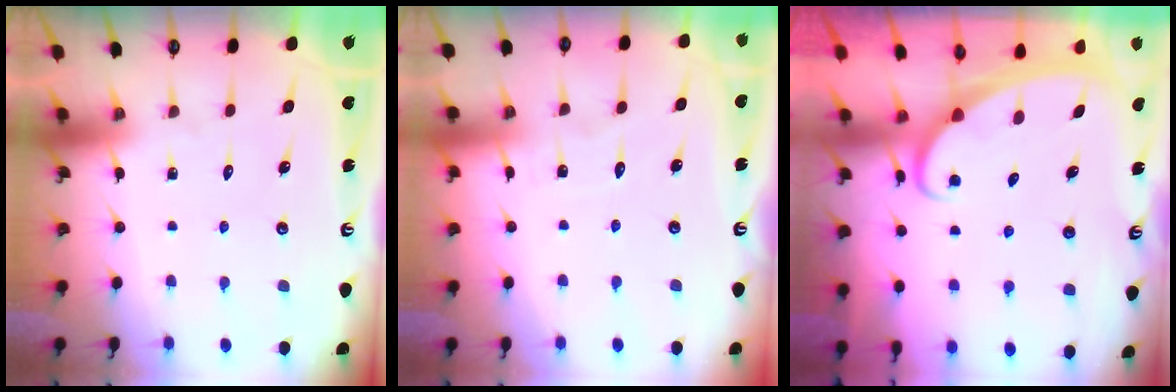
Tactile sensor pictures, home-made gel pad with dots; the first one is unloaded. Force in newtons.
{"total": 2.2, "press": 2.1, "slide": 0.3}
{"total": 2.5, "press": 2.5, "slide": 0.3}